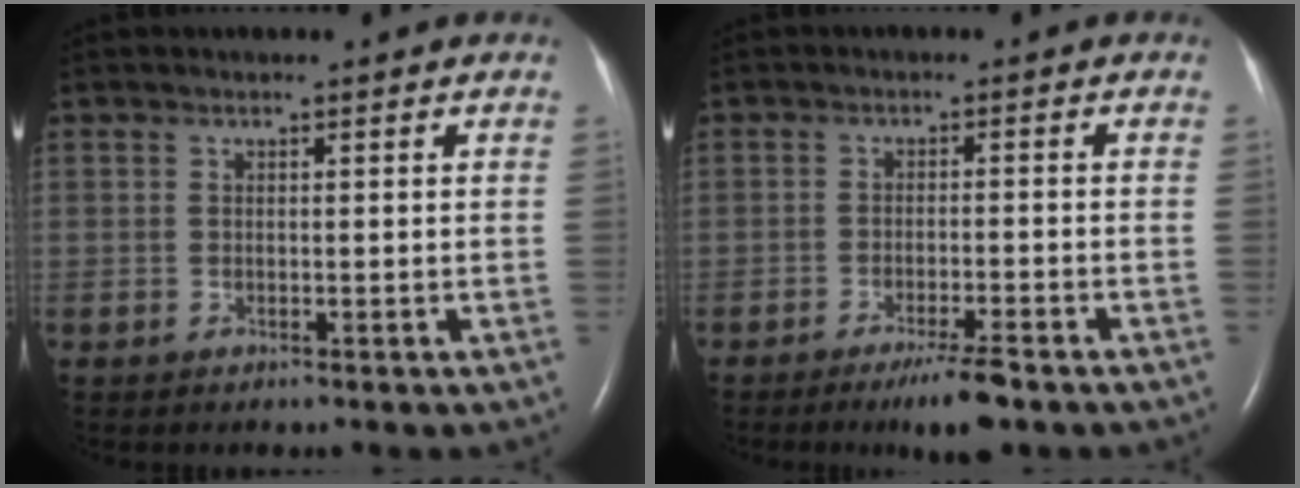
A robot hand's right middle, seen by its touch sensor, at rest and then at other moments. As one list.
[{"total": 5.2, "force": [-3.7, 0.3, 3.6], "torque": [-0.064, -0.010, -0.061]}]